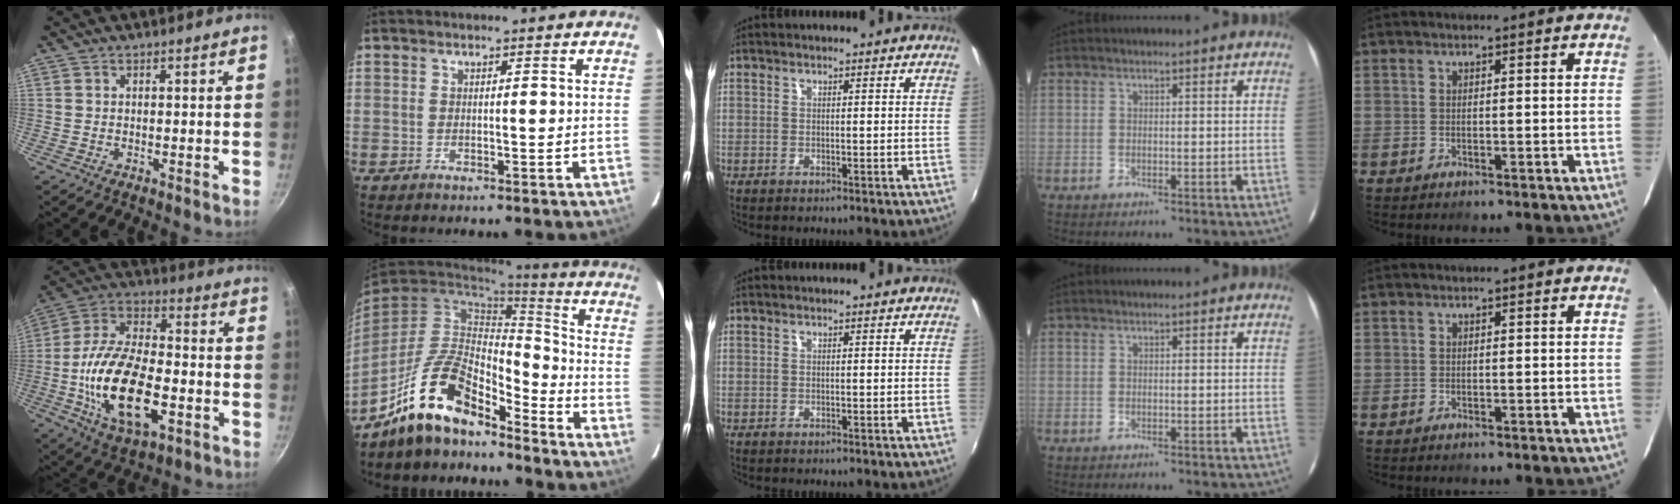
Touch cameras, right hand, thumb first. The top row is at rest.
{"thumb": {"total": 21.3, "force": [-5.3, 10.7, 17.6], "torque": [-0.324, 0.023, -0.099]}, "index": {"total": 15.6, "force": [-11.8, 6.1, 8.1], "torque": [-0.174, 0.013, -0.213]}}